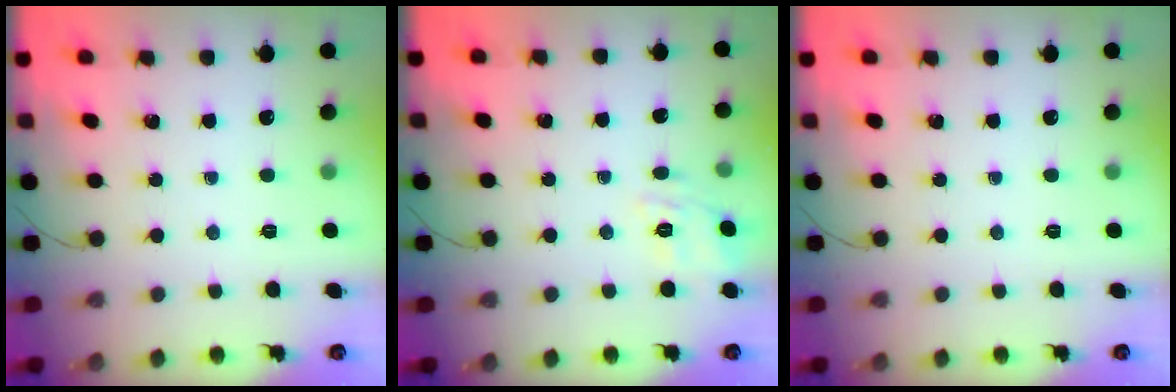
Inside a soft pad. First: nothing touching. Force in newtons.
{"total": 5.2, "press": 4.9, "slide": 1.7}
{"total": 0.0}